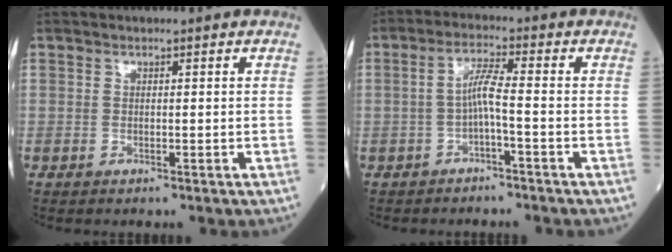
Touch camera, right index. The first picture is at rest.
{"total": 3.9, "force": [-1.1, -0.1, 3.7], "torque": [-0.077, 0.012, -0.017]}